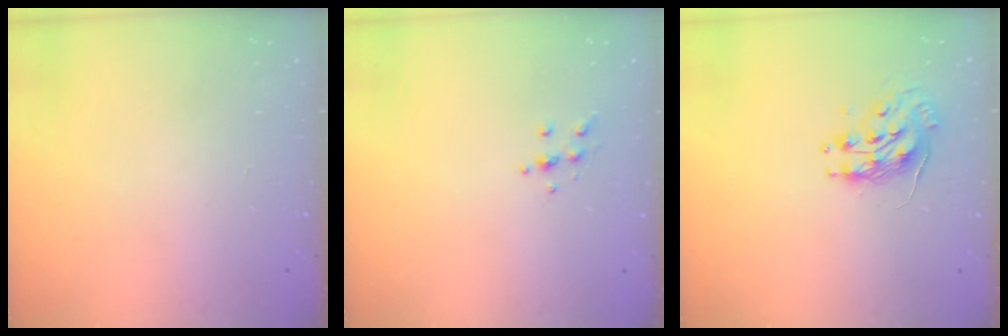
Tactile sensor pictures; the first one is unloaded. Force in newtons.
{"total": 4.8, "press": 4.7, "slide": 0.8}
{"total": 9.7, "press": 9.7, "slide": 0.8}